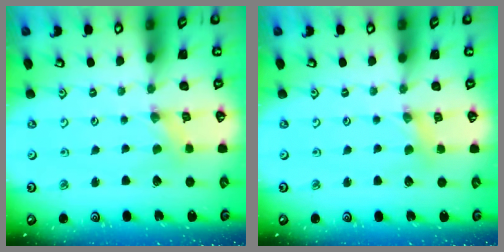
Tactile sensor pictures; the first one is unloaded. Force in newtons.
{"total": 1.5, "press": 1.5, "slide": 0.3}